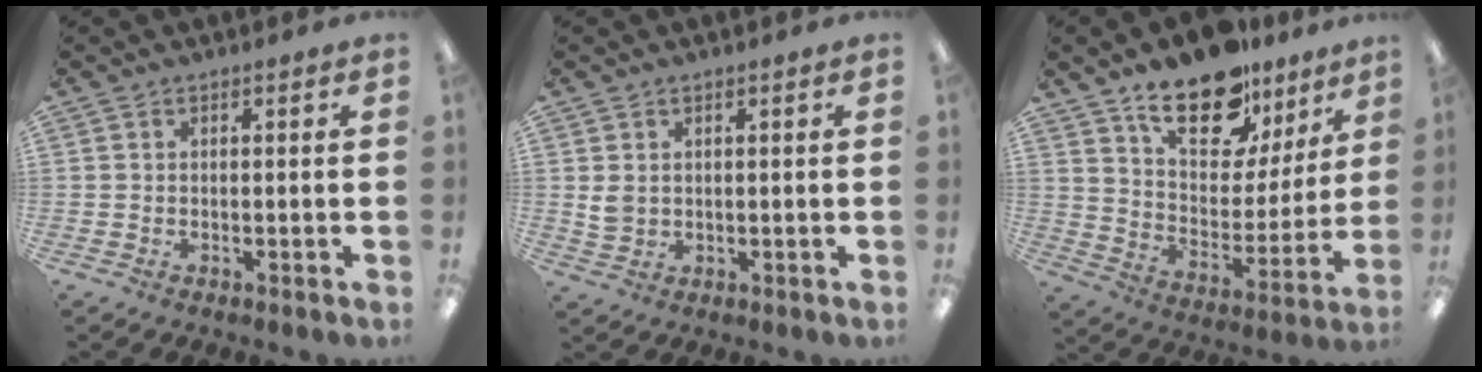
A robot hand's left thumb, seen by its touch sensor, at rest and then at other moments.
{"total": 3.0, "force": [1.2, 2.2, 1.6], "torque": [-0.024, 0.000, 0.021]}
{"total": 18.3, "force": [13.5, 8.7, 8.8], "torque": [-0.138, -0.086, 0.239]}